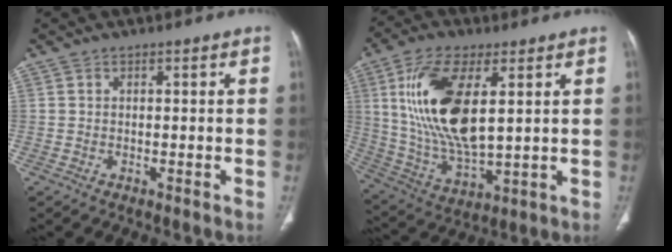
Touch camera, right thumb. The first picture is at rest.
{"total": 19.0, "force": [4.7, 8.3, 16.4], "torque": [-0.327, -0.023, 0.098]}